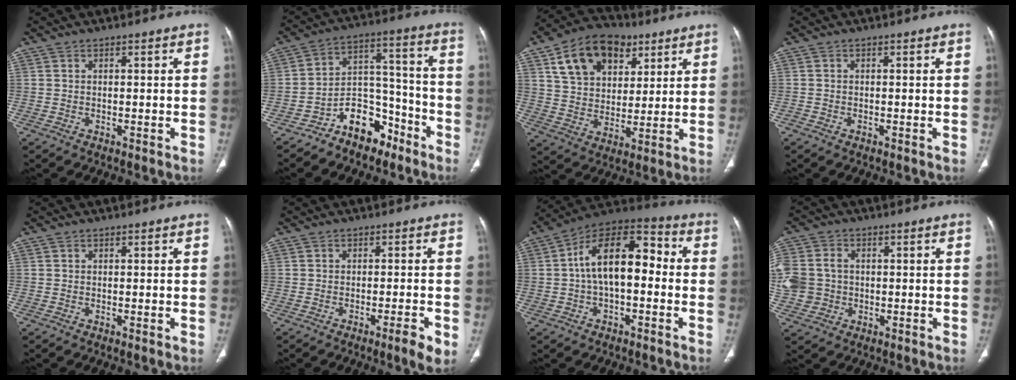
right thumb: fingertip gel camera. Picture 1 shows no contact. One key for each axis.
{"total": 11.3, "fx": -8.0, "fy": 6.7, "fz": 4.4, "tx": -0.037, "ty": 0.101, "tz": -0.139}
{"total": 16.9, "fx": 8.1, "fy": 11.4, "fz": 9.5, "tx": -0.133, "ty": -0.010, "tz": 0.141}
{"total": 0.0}
{"total": 0.0}
{"total": 3.7, "fx": -1.6, "fy": 0.3, "fz": 3.3, "tx": -0.050, "ty": -0.002, "tz": -0.025}
{"total": 15.6, "fx": 0.3, "fy": 8.4, "fz": 13.1, "tx": -0.194, "ty": 0.048, "tz": -0.010}
{"total": 11.9, "fx": 0.2, "fy": 10.4, "fz": 5.7, "tx": -0.142, "ty": 0.016, "tz": 0.016}